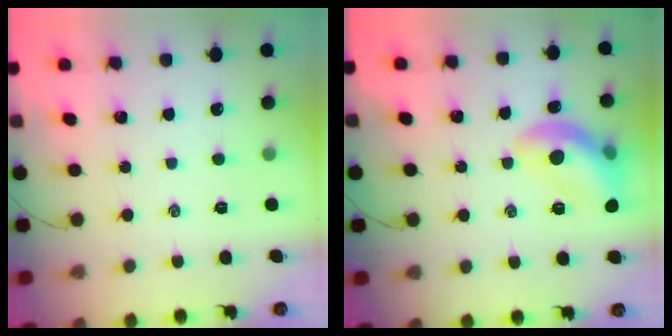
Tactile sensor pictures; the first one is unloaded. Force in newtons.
{"total": 13.1, "press": 13.1, "slide": 0.9}